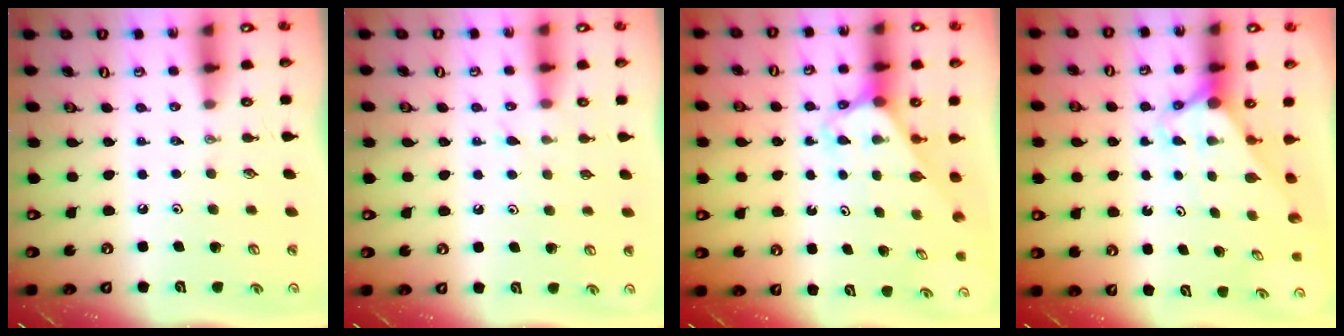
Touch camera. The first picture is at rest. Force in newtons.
{"total": 5.0, "press": 4.9, "slide": 0.3}
{"total": 2.7, "press": 2.7, "slide": 0.2}
{"total": 2.7, "press": 2.7, "slide": 0.0}